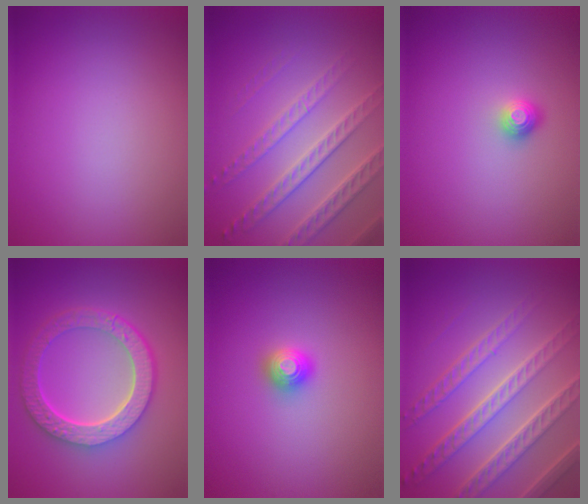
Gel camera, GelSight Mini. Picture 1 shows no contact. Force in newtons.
{"total": 4.6, "press": 3.9, "slide": 2.5}
{"total": 1.1, "press": 1.0, "slide": 0.5}
{"total": 6.9, "press": 5.0, "slide": 4.7}
{"total": 1.3, "press": 1.3, "slide": 0.2}
{"total": 7.7, "press": 5.4, "slide": 5.5}